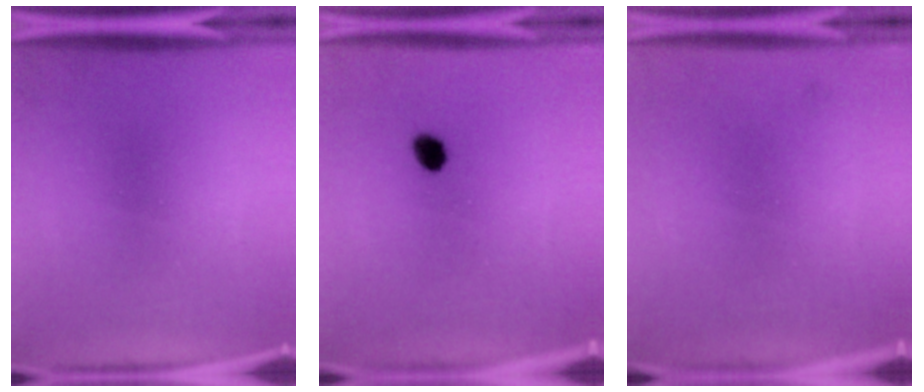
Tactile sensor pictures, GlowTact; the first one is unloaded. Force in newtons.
{"total": 2.5}
{"total": 1.1}